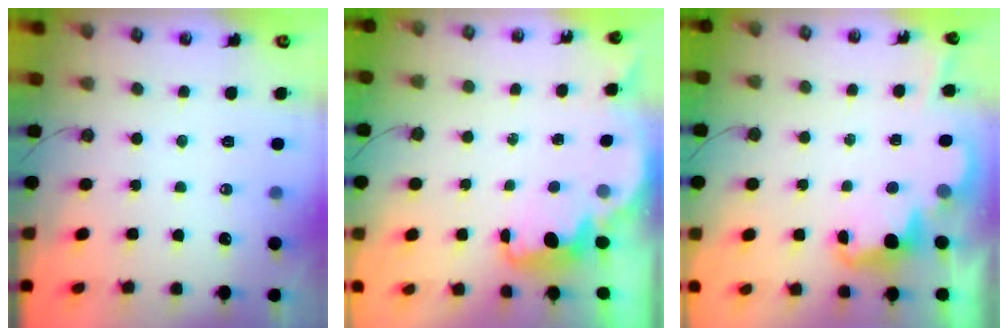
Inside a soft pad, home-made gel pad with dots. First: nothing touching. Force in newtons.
{"total": 2.3, "press": 2.2, "slide": 0.6}
{"total": 2.5, "press": 2.4, "slide": 0.6}